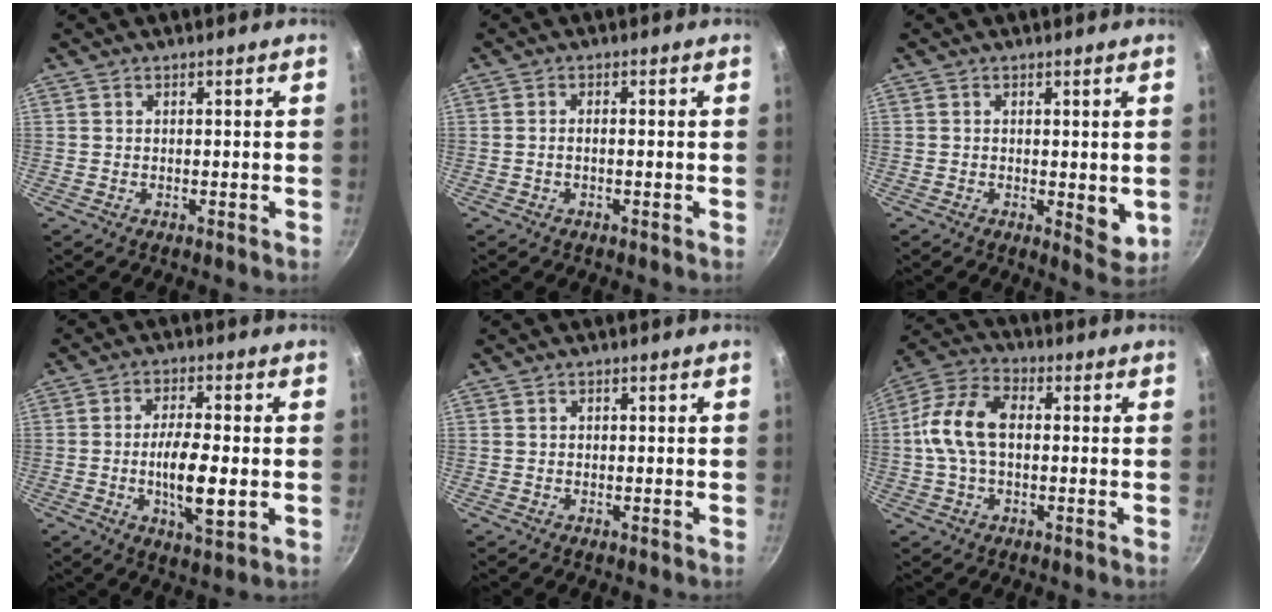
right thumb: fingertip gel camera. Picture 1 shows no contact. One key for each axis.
{"total": 1.2, "fx": -0.4, "fy": 0.4, "fz": 1.1, "tx": -0.030, "ty": 0.008, "tz": -0.010}
{"total": 4.6, "fx": 0.0, "fy": 2.3, "fz": 4.0, "tx": -0.057, "ty": -0.015, "tz": 0.002}
{"total": 9.9, "fx": -1.4, "fy": 3.3, "fz": 9.3, "tx": -0.166, "ty": 0.003, "tz": -0.025}
{"total": 0.0}
{"total": 11.7, "fx": 0.2, "fy": 7.2, "fz": 9.2, "tx": -0.172, "ty": 0.035, "tz": -0.012}